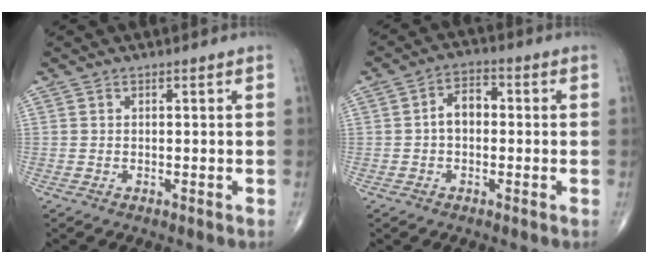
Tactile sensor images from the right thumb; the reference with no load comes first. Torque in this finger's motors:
{"motor_torque": [0.76, 0.93, 0.74, 0.10, 0.04]}